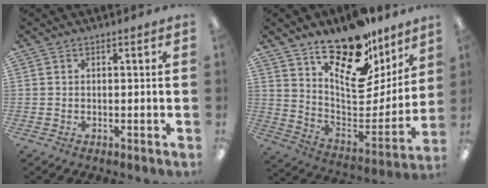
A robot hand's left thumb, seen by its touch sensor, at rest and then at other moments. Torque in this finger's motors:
{"motor_torque": [0.53, 0.74, -0.08, -0.19, 0.18]}